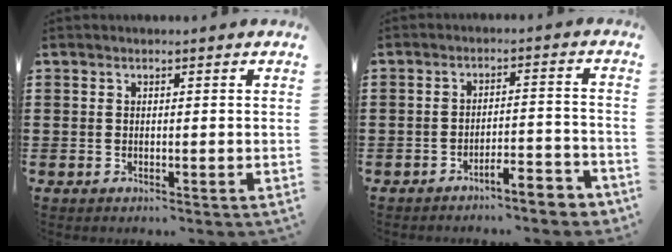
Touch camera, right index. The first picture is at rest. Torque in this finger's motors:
{"motor_torque": [0.83, 0.82, 0.07, 0.02]}